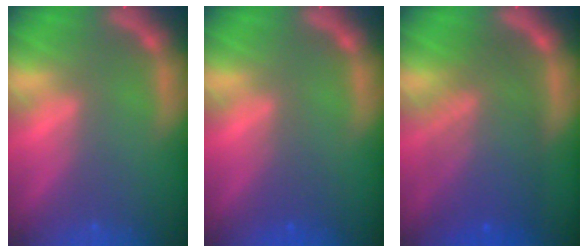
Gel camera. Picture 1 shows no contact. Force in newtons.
{"total": 1.5}
{"total": 8.6}